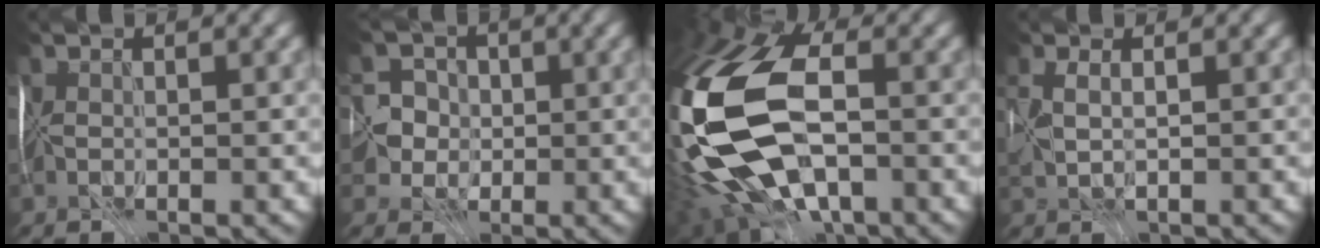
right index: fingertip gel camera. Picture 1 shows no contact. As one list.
[{"total": 3.5, "force": [-0.4, 3.5, 0.1], "torque": [0.029, 0.014, -0.025]}, {"total": 15.8, "force": [-2.1, 9.3, 12.6], "torque": [-0.274, -0.012, -0.035]}, {"total": 1.5, "force": [1.2, 0.6, 0.6], "torque": [-0.008, 0.016, 0.030]}]